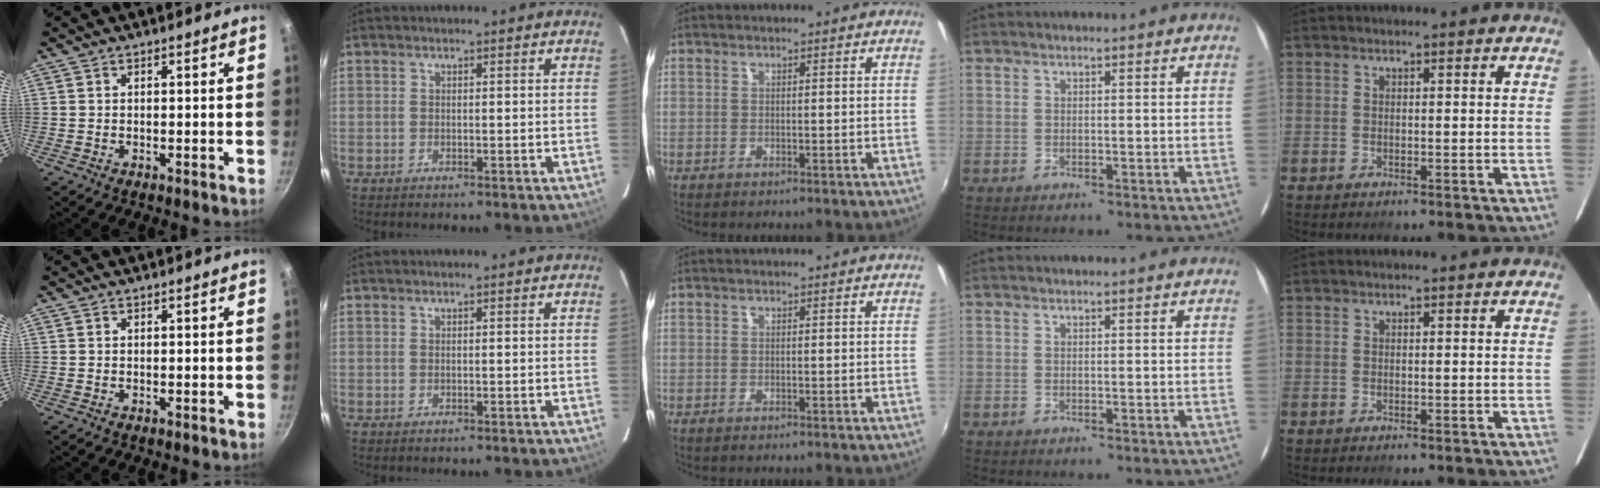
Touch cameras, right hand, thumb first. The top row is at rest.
{}